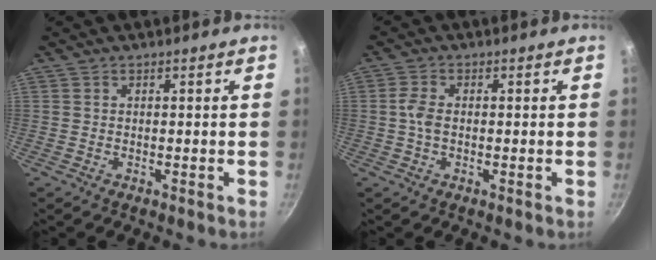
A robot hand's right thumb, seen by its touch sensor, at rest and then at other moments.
{"total": 3.0, "force": [0.0, 1.6, 2.5], "torque": [-0.059, 0.003, -0.006]}